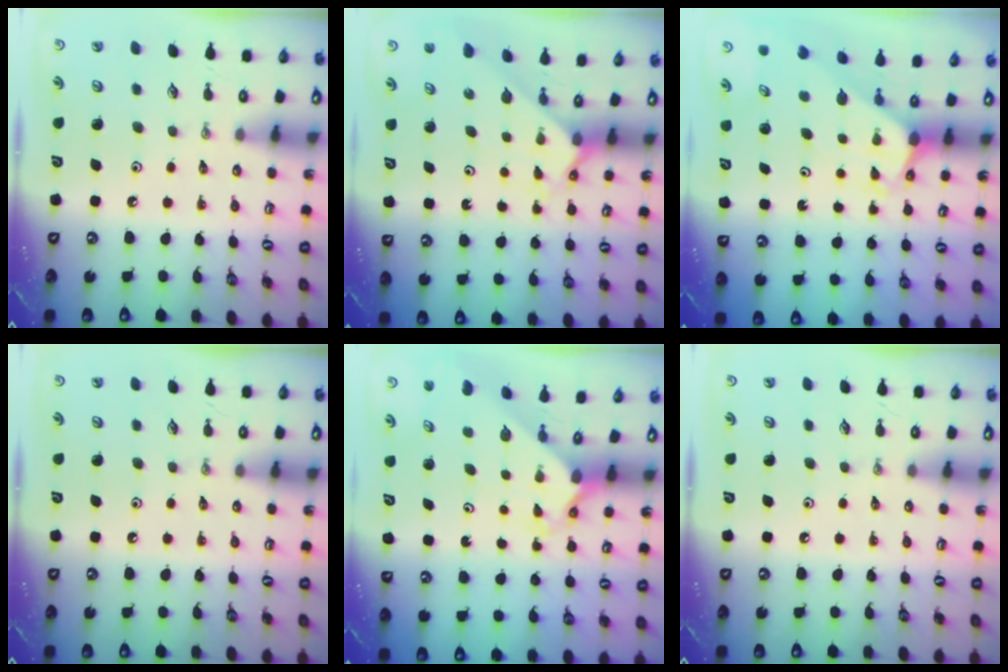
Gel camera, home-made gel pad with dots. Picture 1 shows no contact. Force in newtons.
{"total": 2.3, "press": 2.3, "slide": 0.2}
{"total": 2.9, "press": 2.9, "slide": 0.0}
{"total": 0.0}
{"total": 2.3, "press": 2.3, "slide": 0.2}
{"total": 0.0}